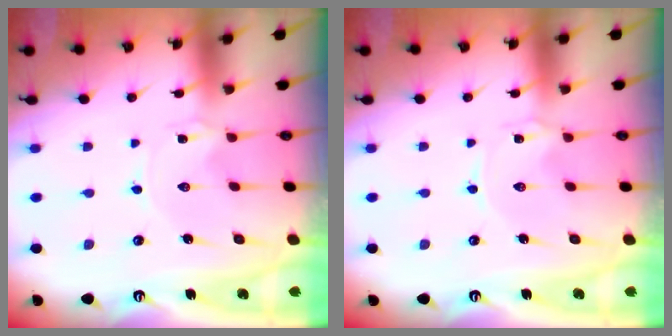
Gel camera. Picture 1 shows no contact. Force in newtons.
{"total": 0.0}